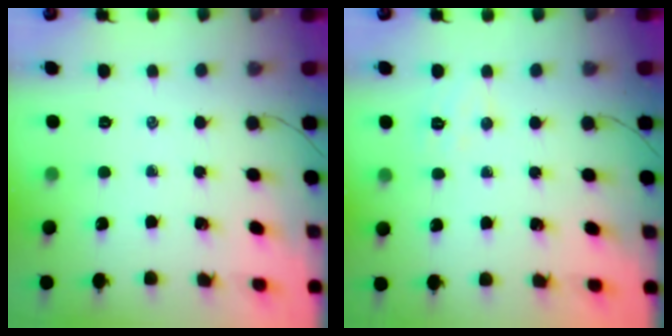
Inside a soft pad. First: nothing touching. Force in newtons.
{"total": 6.0, "press": 5.9, "slide": 1.1}